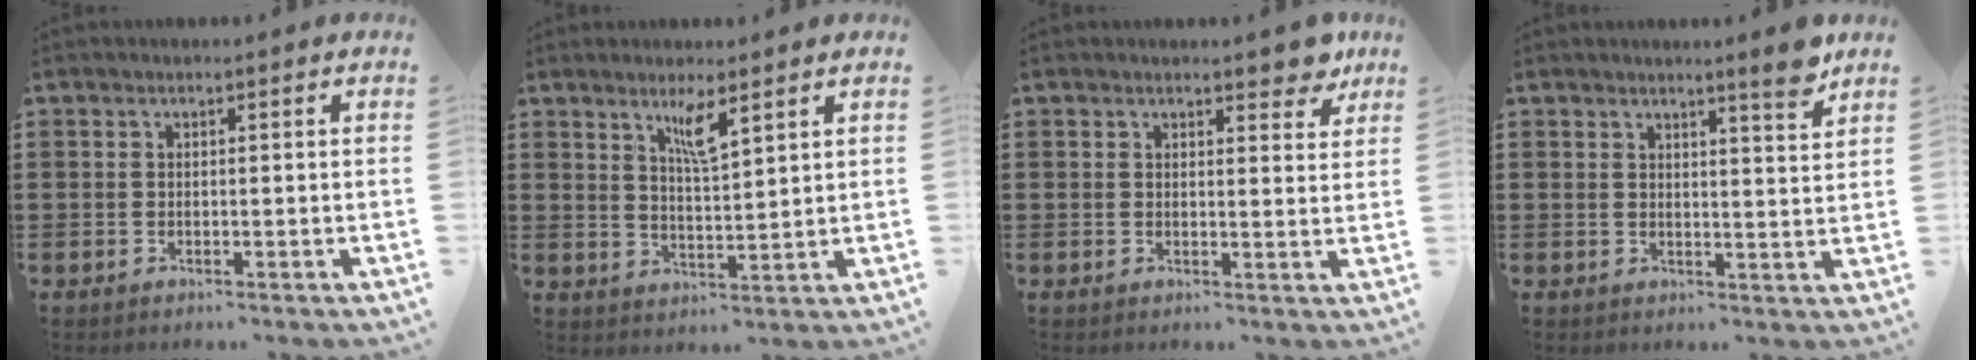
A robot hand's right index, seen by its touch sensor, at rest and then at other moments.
{"total": 4.6, "force": [2.9, 0.7, 3.5], "torque": [-0.068, 0.002, 0.047]}
{"total": 3.5, "force": [3.0, 1.2, 1.3], "torque": [-0.010, -0.007, 0.051]}
{"total": 4.6, "force": [3.9, -0.3, 2.5], "torque": [-0.043, -0.013, 0.066]}